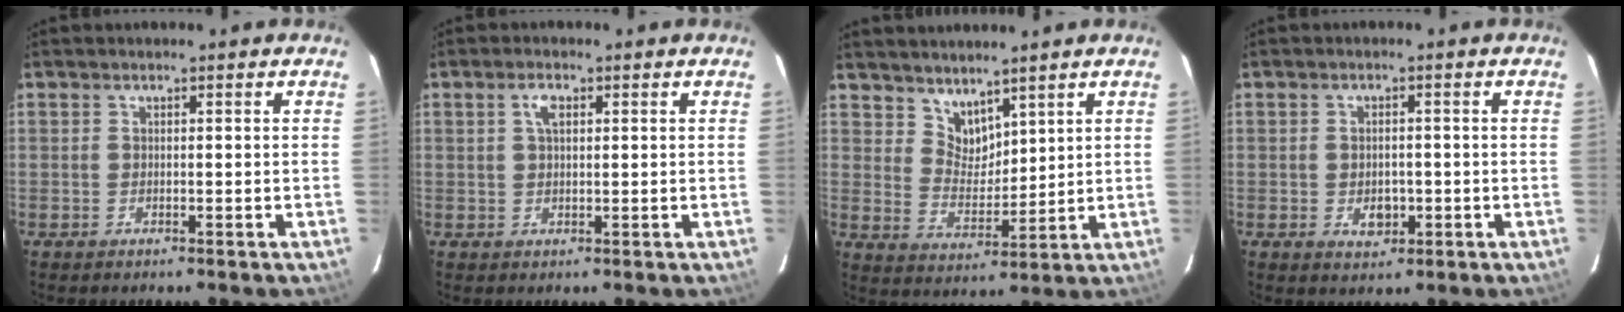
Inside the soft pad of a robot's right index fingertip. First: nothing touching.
{"total": 2.5, "force": [0.9, 1.2, 2.0], "torque": [-0.040, 0.007, 0.017]}
{"total": 6.0, "force": [4.9, 3.0, 1.7], "torque": [-0.020, -0.001, 0.099]}
{"total": 3.8, "force": [-0.9, 2.7, 2.5], "torque": [-0.043, -0.002, -0.009]}